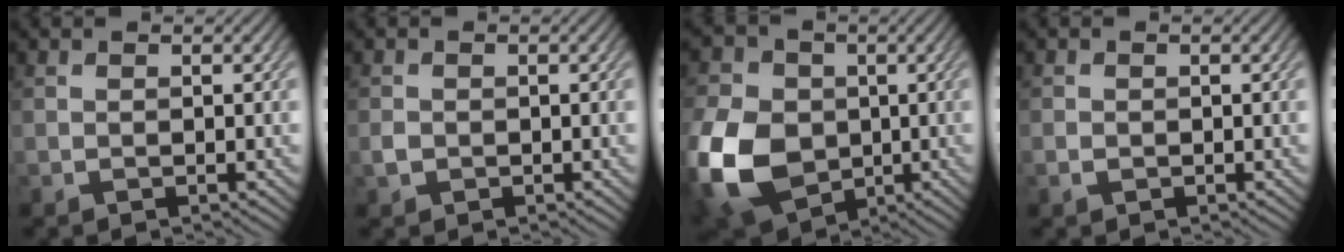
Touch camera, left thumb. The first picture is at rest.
{"total": 1.1, "force": [-0.3, 1.0, 0.5], "torque": [-0.011, -0.003, -0.010]}
{"total": 15.4, "force": [-2.8, 11.6, 9.7], "torque": [-0.270, -0.018, -0.062]}
{"total": 1.1, "force": [-0.3, 0.9, 0.6], "torque": [-0.013, -0.005, -0.008]}